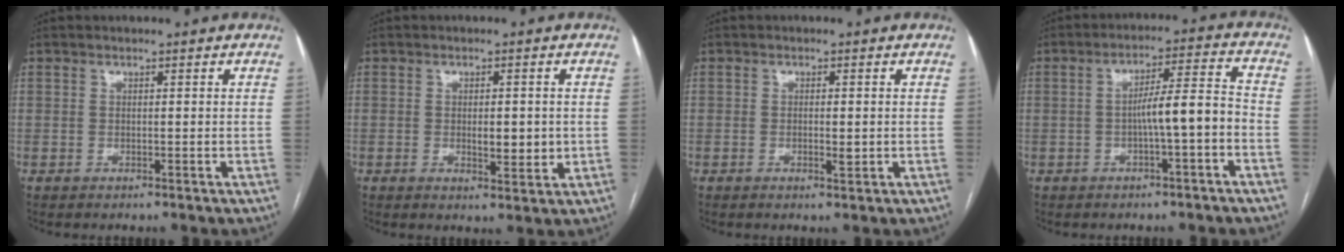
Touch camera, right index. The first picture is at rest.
{"total": 4.3, "force": [-0.2, 1.8, 4.0], "torque": [-0.059, -0.006, 0.002]}
{"total": 1.9, "force": [-0.3, 0.7, 1.8], "torque": [-0.029, -0.002, -0.002]}
{"total": 6.9, "force": [-2.0, 0.4, 6.6], "torque": [-0.104, 0.024, -0.029]}